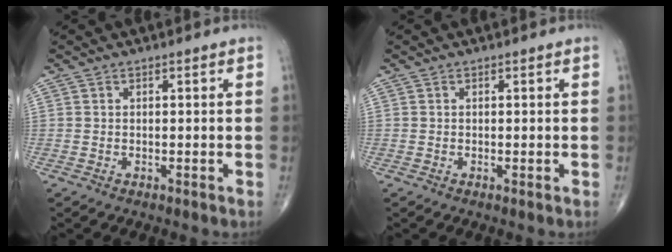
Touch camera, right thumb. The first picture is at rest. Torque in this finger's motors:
{"motor_torque": [0.41, 0.38, 0.52, -0.32, -0.04]}